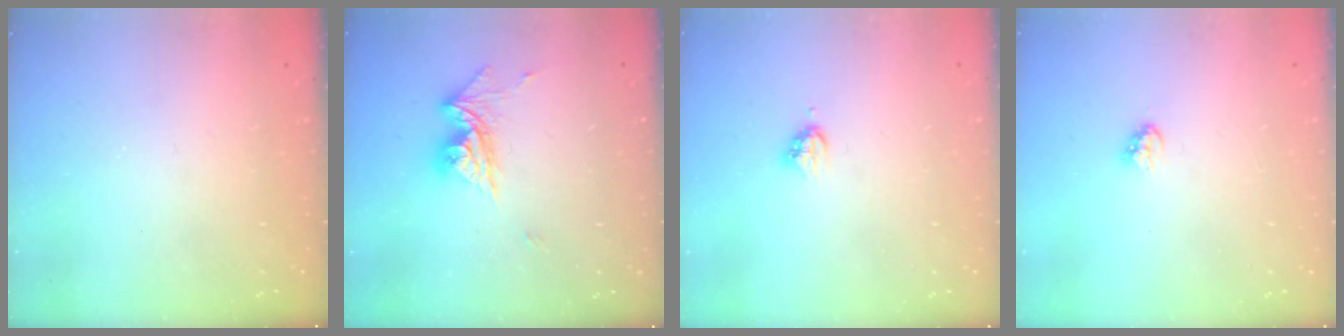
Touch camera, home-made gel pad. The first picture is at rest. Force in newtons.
{"total": 11.2, "press": 11.1, "slide": 1.1}
{"total": 3.4, "press": 3.4, "slide": 0.4}
{"total": 3.2, "press": 3.1, "slide": 0.7}